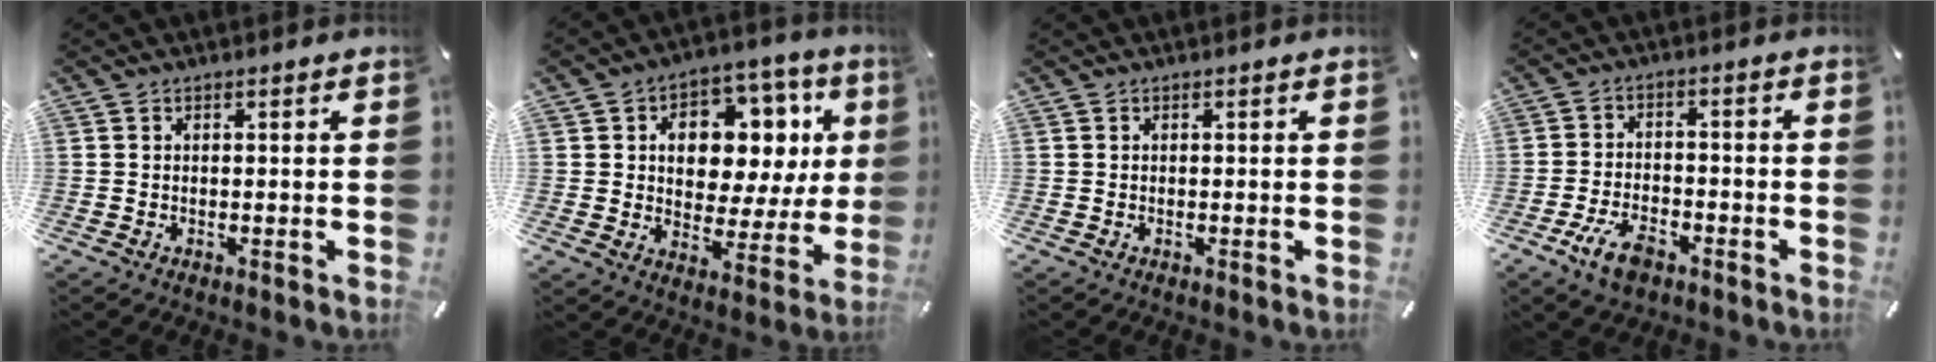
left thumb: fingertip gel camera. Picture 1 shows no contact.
{"total": 11.4, "force": [3.8, 8.4, 6.7], "torque": [-0.104, -0.030, 0.069]}
{"total": 0.0}
{"total": 7.9, "force": [-4.4, 4.2, 5.0], "torque": [-0.107, 0.015, -0.081]}